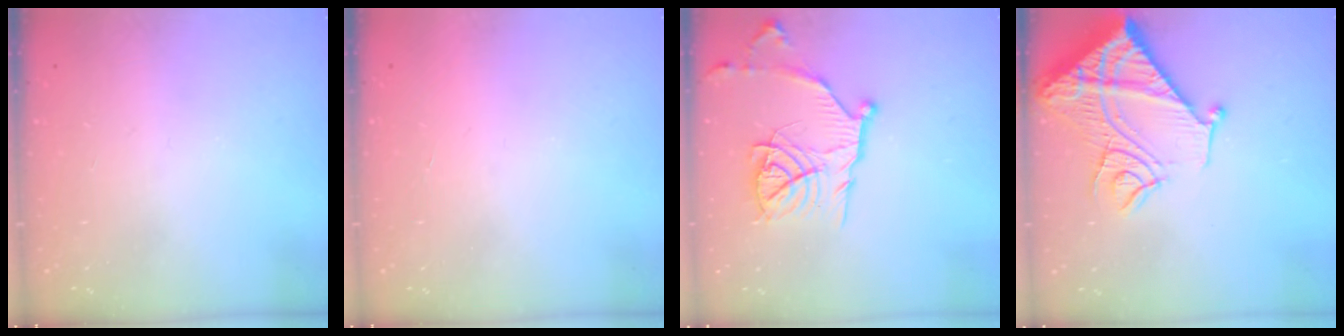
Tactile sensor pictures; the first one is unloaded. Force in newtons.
{"total": 1.6, "press": 1.5, "slide": 0.1}
{"total": 15.2, "press": 15.2, "slide": 1.1}
{"total": 19.7, "press": 19.6, "slide": 2.1}